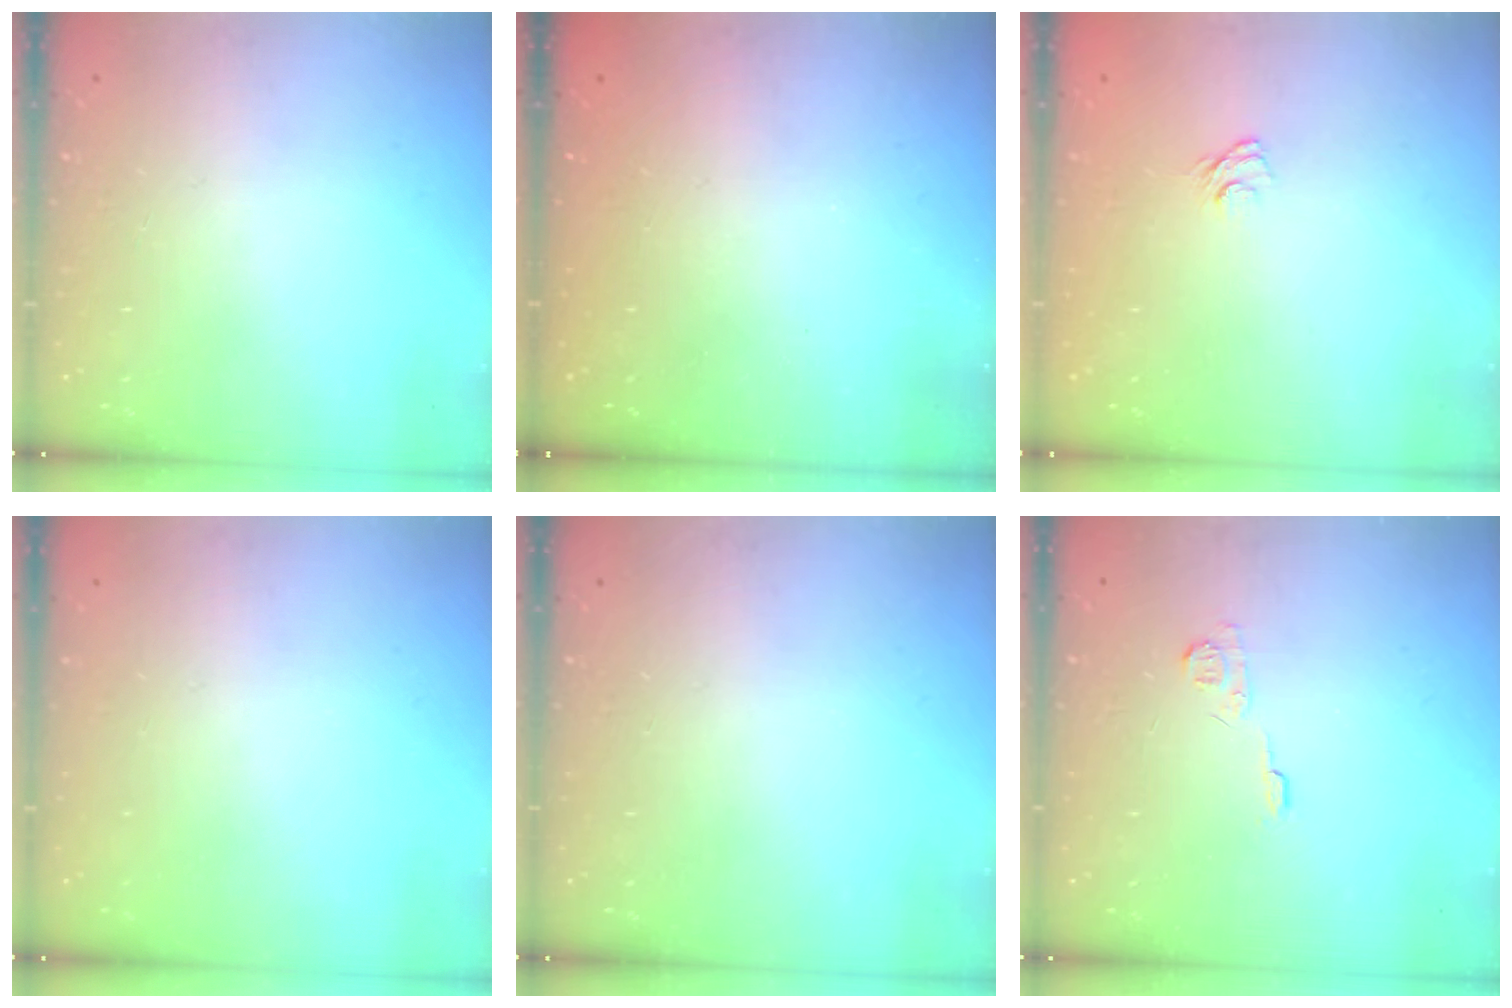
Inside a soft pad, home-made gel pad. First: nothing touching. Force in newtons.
{"total": 2.3, "press": 2.2, "slide": 0.8}
{"total": 7.4, "press": 7.3, "slide": 1.2}
{"total": 0.0}
{"total": 0.0}
{"total": 4.8, "press": 4.7, "slide": 0.6}